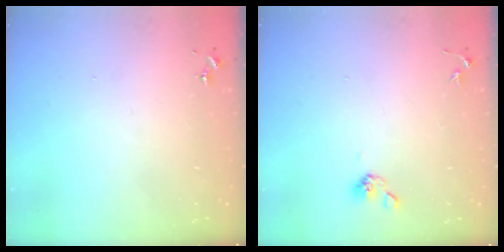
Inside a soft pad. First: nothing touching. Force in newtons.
{"total": 6.0, "press": 5.4, "slide": 2.6}